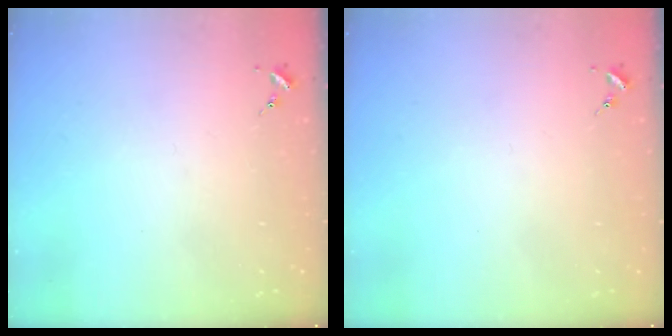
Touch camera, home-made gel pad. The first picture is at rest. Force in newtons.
{"total": 0.0}